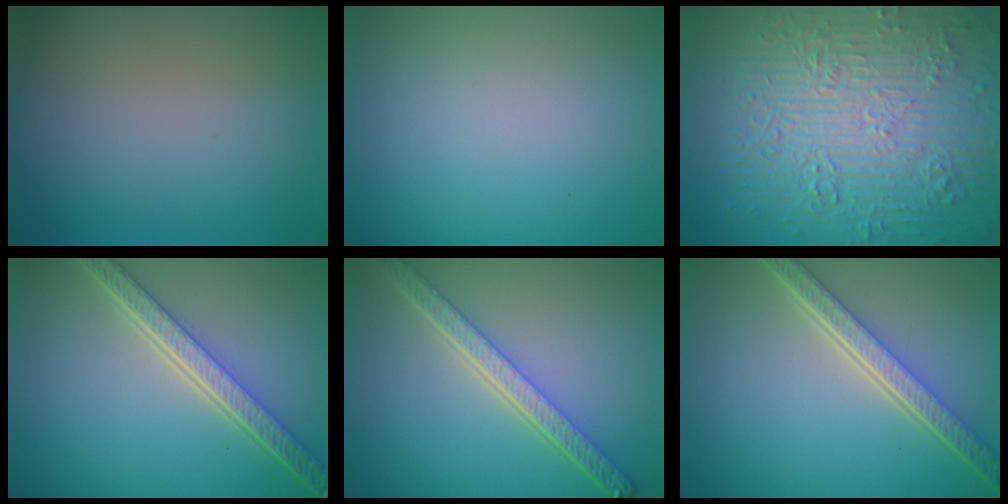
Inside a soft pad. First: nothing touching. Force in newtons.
{"total": 0.0}
{"total": 12.0, "press": 7.9, "slide": 9.0}
{"total": 5.3, "press": 4.1, "slide": 3.4}
{"total": 5.1, "press": 4.0, "slide": 3.1}
{"total": 5.6, "press": 4.1, "slide": 3.8}